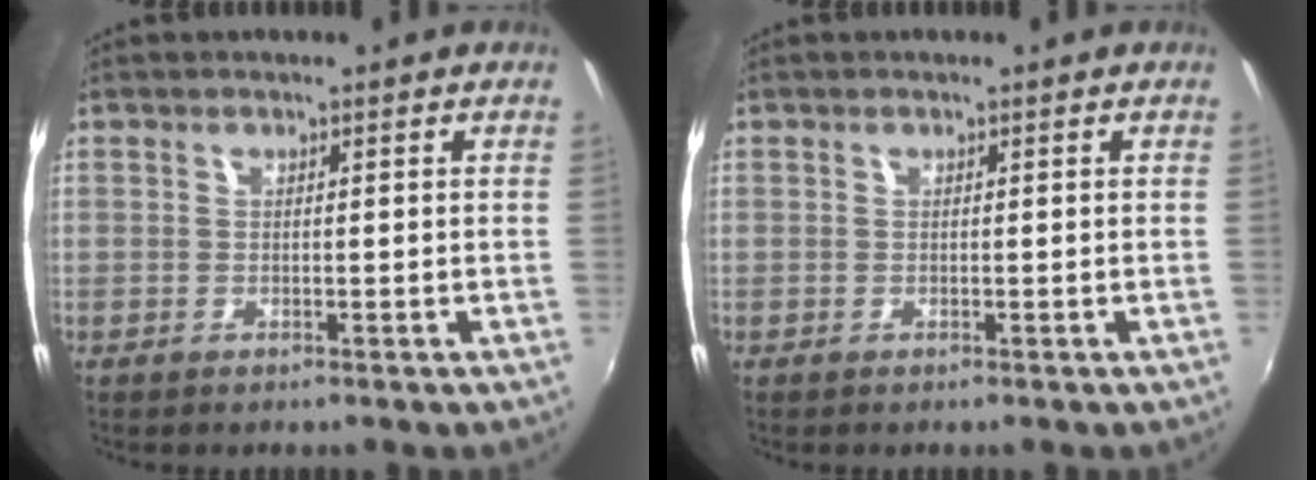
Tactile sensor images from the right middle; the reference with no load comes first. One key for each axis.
{"total": 0.0}